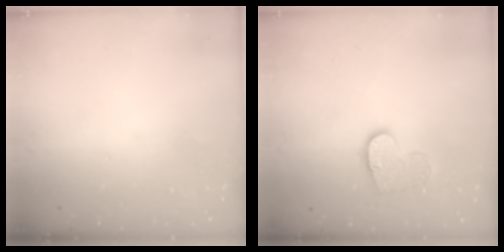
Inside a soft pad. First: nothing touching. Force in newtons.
{"total": 10.4, "press": 10.4, "slide": 0.7}